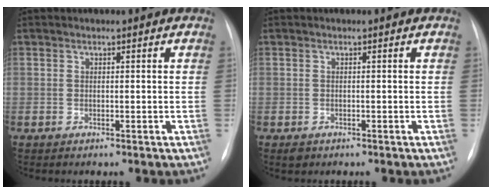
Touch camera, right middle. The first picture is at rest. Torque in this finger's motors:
{"motor_torque": [0.14, -0.20, 0.00, 0.00]}